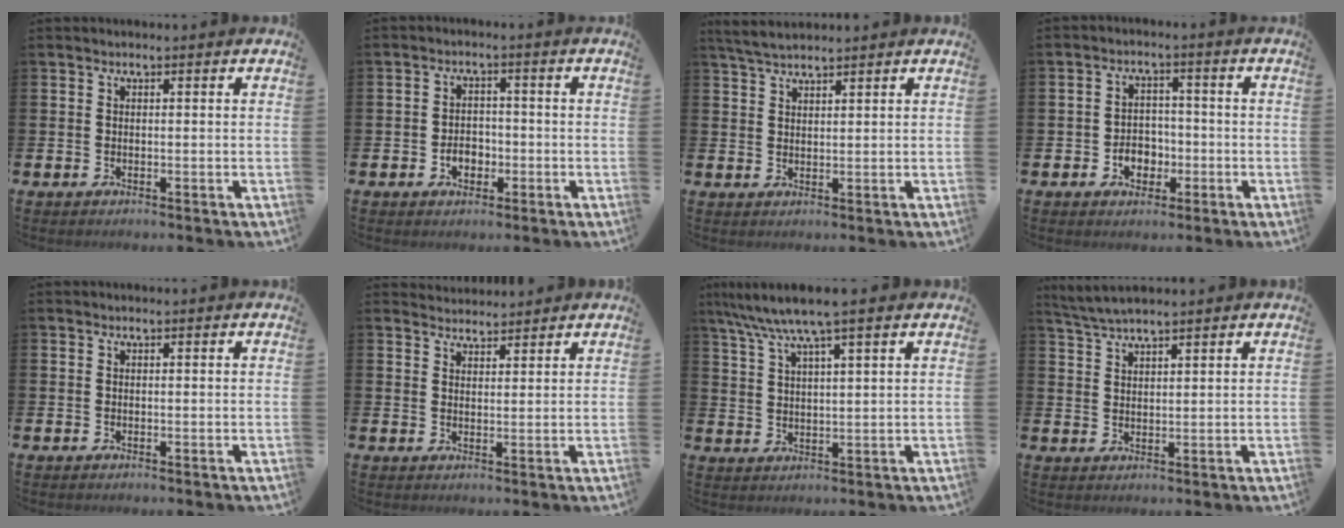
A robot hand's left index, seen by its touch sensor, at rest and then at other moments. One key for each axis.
{"total": 2.9, "fx": -1.0, "fy": 2.2, "fz": 1.6, "tx": -0.015, "ty": -0.004, "tz": -0.027}
{"total": 3.7, "fx": 3.4, "fy": 0.6, "fz": 1.2, "tx": -0.035, "ty": -0.007, "tz": 0.065}
{"total": 3.7, "fx": -1.3, "fy": 3.0, "fz": 1.7, "tx": -0.027, "ty": 0.001, "tz": -0.032}
{"total": 0.0}
{"total": 3.0, "fx": 2.9, "fy": 0.6, "fz": -0.4, "tx": 0.002, "ty": -0.014, "tz": 0.053}
{"total": 6.8, "fx": 5.6, "fy": 0.3, "fz": 3.9, "tx": -0.092, "ty": -0.016, "tz": 0.098}
{"total": 3.9, "fx": 3.7, "fy": 0.2, "fz": 1.1, "tx": -0.035, "ty": -0.007, "tz": 0.069}